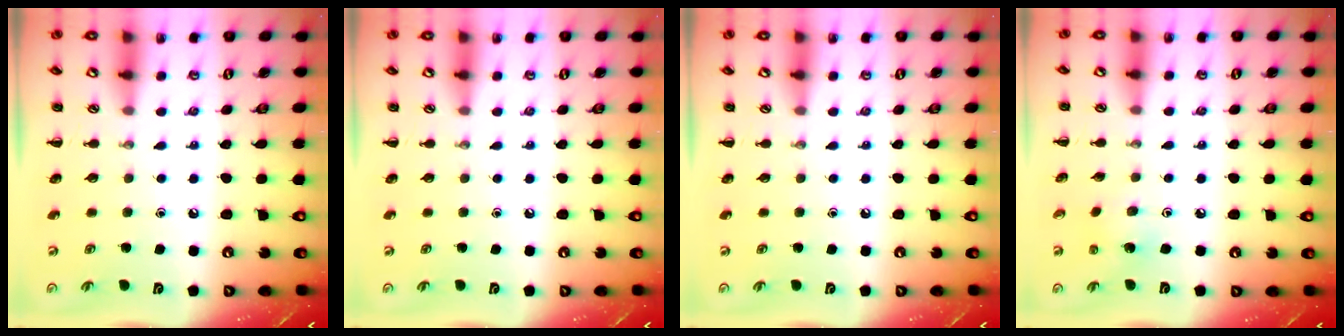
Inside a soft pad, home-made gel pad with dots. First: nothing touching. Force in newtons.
{"total": 0.0}
{"total": 0.0}
{"total": 3.6, "press": 3.5, "slide": 0.7}